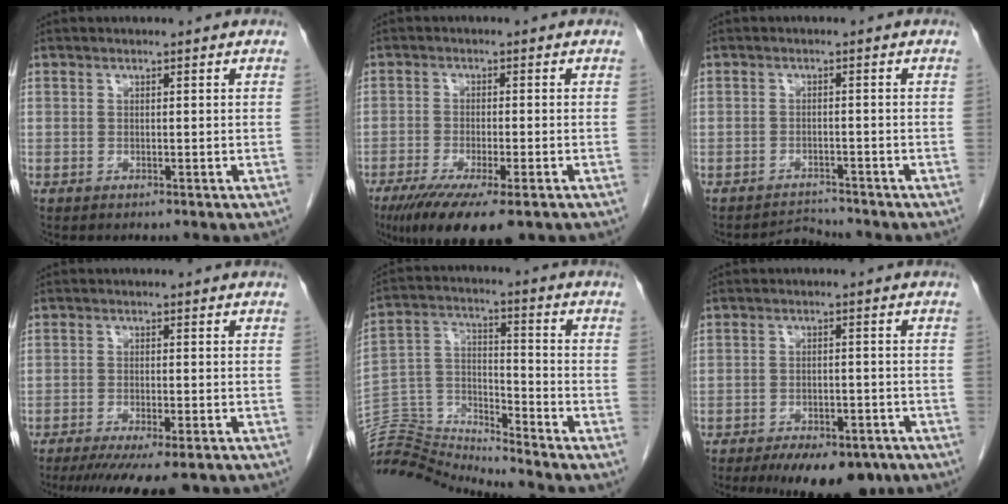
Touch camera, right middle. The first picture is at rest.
{"total": 11.0, "force": [-7.2, 2.2, 8.0], "torque": [-0.127, -0.025, -0.112]}
{"total": 2.5, "force": [-2.3, -0.1, -1.0], "torque": [0.016, -0.008, -0.034]}
{"total": 10.9, "force": [-8.7, 1.8, 6.3], "torque": [-0.088, -0.020, -0.125]}
{"total": 13.3, "force": [-13.3, -1.2, -0.1], "torque": [0.001, 0.045, -0.250]}
{"total": 11.6, "force": [-8.4, 4.8, 6.3], "torque": [-0.089, -0.005, -0.117]}